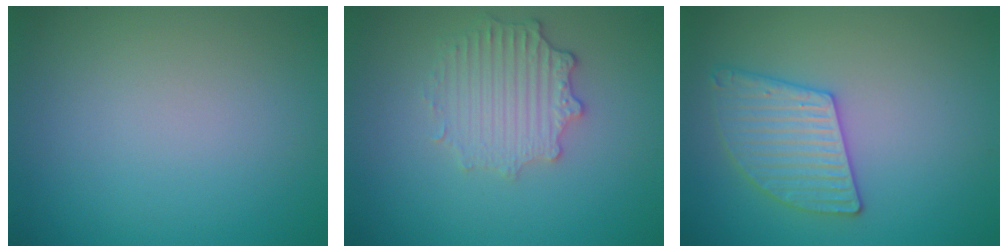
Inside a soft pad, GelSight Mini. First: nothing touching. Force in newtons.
{"total": 3.3, "press": 2.8, "slide": 1.7}
{"total": 3.5, "press": 3.4, "slide": 0.8}